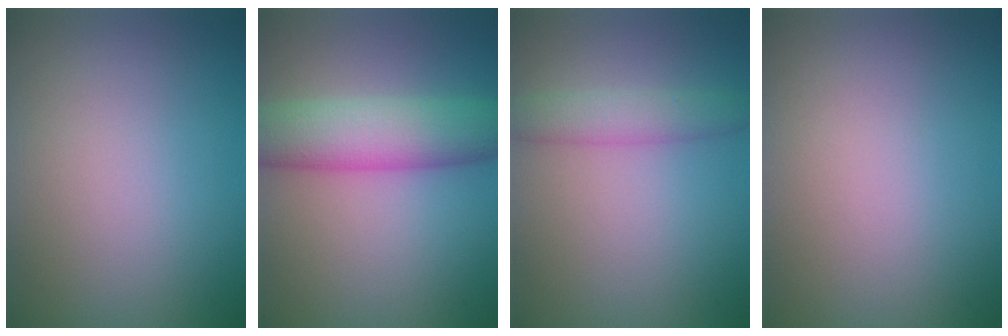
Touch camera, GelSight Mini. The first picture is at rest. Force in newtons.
{"total": 7.3, "press": 7.2, "slide": 0.5}
{"total": 2.9, "press": 2.9, "slide": 0.1}
{"total": 0.0}